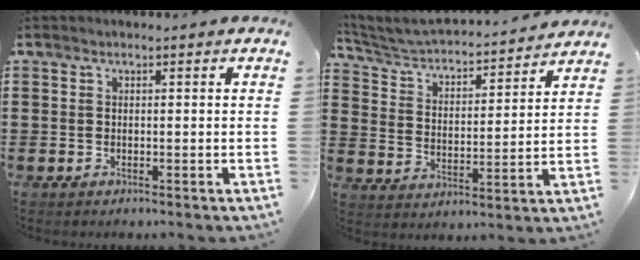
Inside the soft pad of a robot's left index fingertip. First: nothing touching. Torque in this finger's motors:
{"motor_torque": [0.97, -1.17, 0.24, 0.17]}